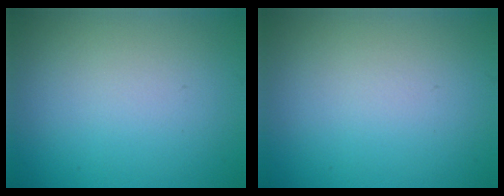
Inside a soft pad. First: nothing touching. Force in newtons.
{"total": 0.0}